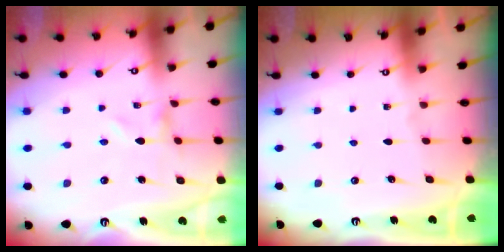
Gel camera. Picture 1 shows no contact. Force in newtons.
{"total": 0.0}